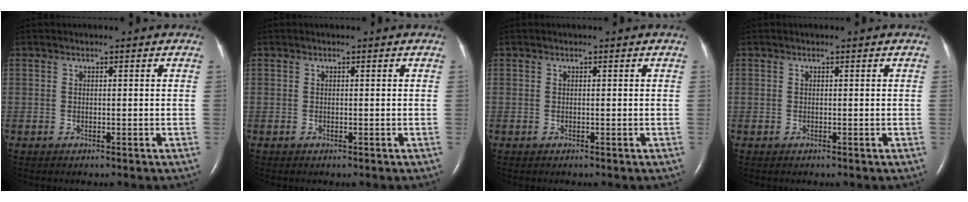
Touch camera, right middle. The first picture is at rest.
{"total": 0.0}
{"total": 0.0}
{"total": 0.0}